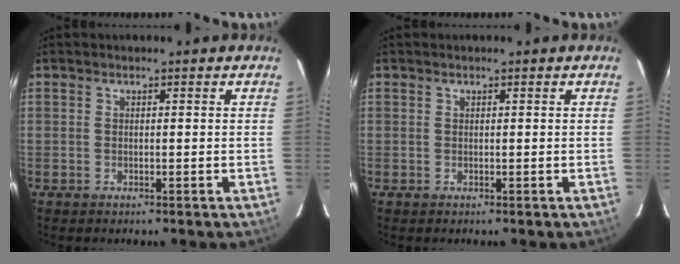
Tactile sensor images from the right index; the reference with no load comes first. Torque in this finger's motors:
{"motor_torque": [-0.10, 0.02, -0.06, 0.00]}